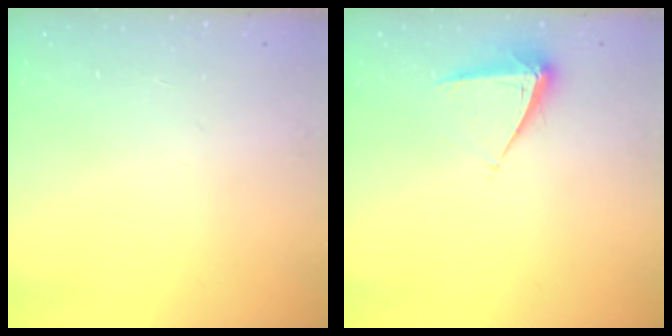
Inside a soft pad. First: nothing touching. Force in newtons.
{"total": 5.7, "press": 5.7, "slide": 0.5}